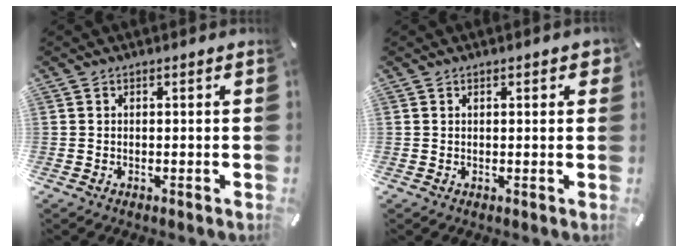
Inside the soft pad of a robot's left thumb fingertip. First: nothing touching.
{"total": 1.8, "force": [0.8, 0.6, 1.5], "torque": [-0.022, 0.001, 0.011]}